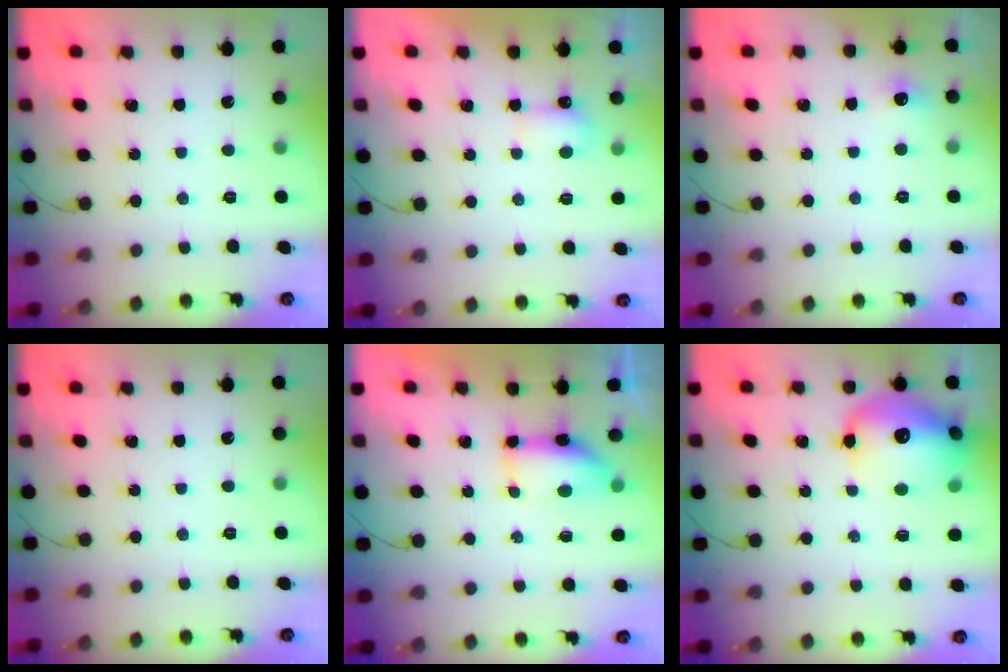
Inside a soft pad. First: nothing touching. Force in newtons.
{"total": 3.2, "press": 3.0, "slide": 1.1}
{"total": 4.9, "press": 4.4, "slide": 2.2}
{"total": 0.0}
{"total": 7.1, "press": 6.9, "slide": 1.7}
{"total": 17.7, "press": 17.4, "slide": 3.4}